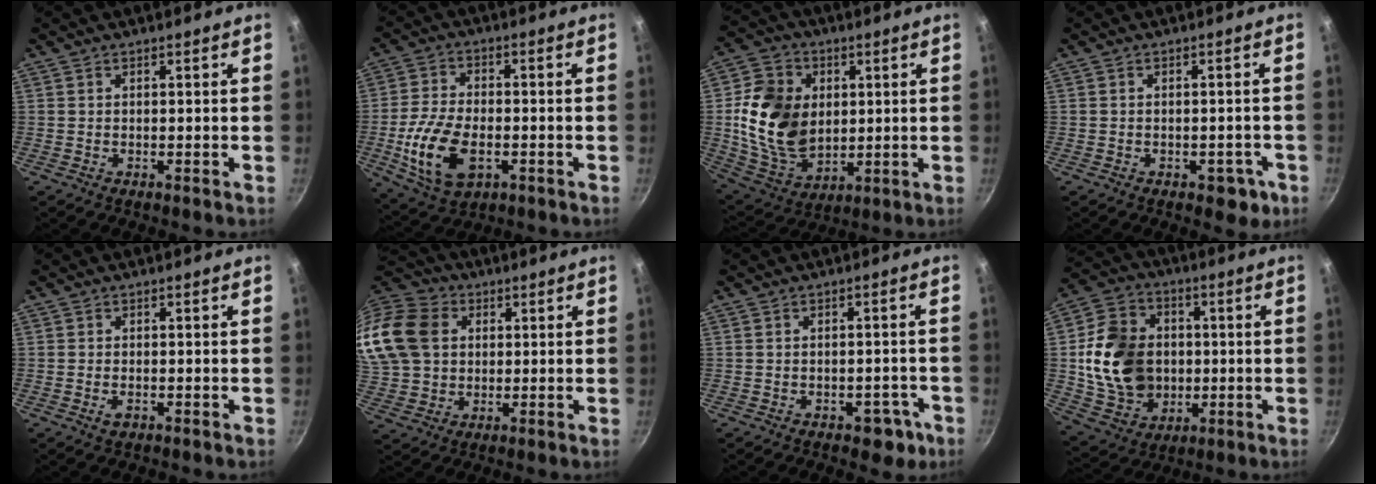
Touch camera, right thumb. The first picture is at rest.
{"total": 13.3, "force": [-3.4, 7.7, 10.3], "torque": [-0.197, 0.011, -0.058]}
{"total": 17.3, "force": [1.8, 13.0, 11.4], "torque": [-0.189, -0.011, 0.043]}
{"total": 4.6, "force": [-2.0, 2.8, 3.0], "torque": [-0.013, 0.018, -0.010]}
{"total": 1.6, "force": [-0.6, 0.9, 1.1], "torque": [-0.022, 0.000, -0.011]}
{"total": 24.5, "force": [5.9, 19.7, 13.2], "torque": [-0.311, 0.041, 0.112]}
{"total": 5.1, "force": [-2.5, 3.2, 3.0], "torque": [-0.013, 0.025, -0.014]}
{"total": 18.5, "force": [0.2, 14.6, 11.3], "torque": [-0.179, 0.011, 0.013]}